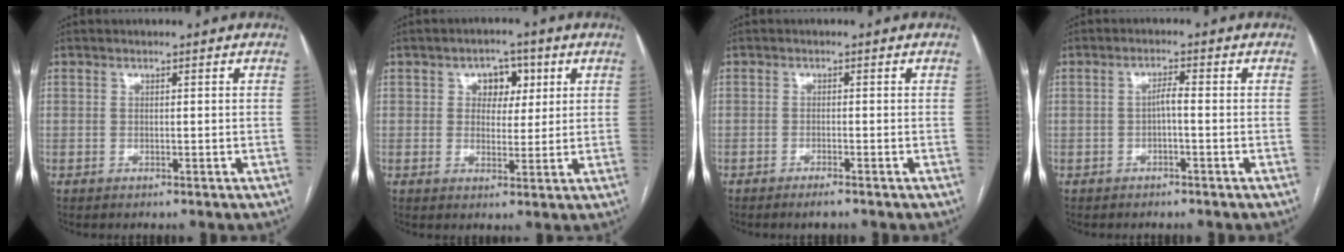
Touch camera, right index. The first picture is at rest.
{"total": 4.9, "force": [1.7, 3.5, 3.0], "torque": [-0.037, 0.014, 0.026]}
{"total": 1.7, "force": [-1.4, 0.0, 1.0], "torque": [-0.020, -0.002, -0.023]}
{"total": 1.9, "force": [-0.5, 0.3, 1.9], "torque": [-0.031, 0.005, -0.010]}